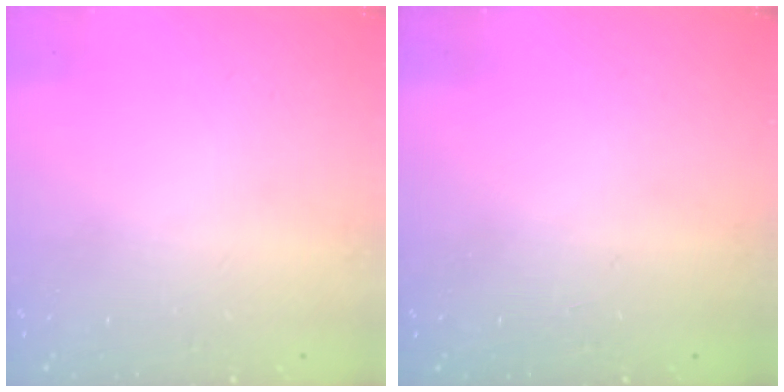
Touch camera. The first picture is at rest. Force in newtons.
{"total": 0.9, "press": 0.0, "slide": 0.9}